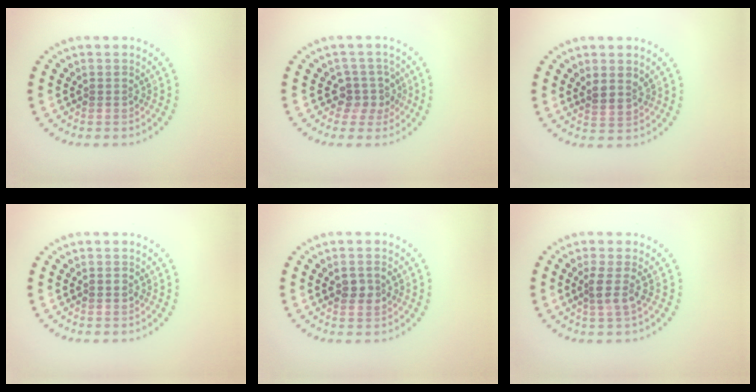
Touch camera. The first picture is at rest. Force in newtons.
{"total": 2.3, "press": 1.9, "slide": 1.4}
{"total": 1.5, "press": 1.2, "slide": 0.9}
{"total": 0.9, "press": 0.9, "slide": 0.0}
{"total": 1.9, "press": 1.9, "slide": 0.4}
{"total": 2.0, "press": 1.5, "slide": 1.4}